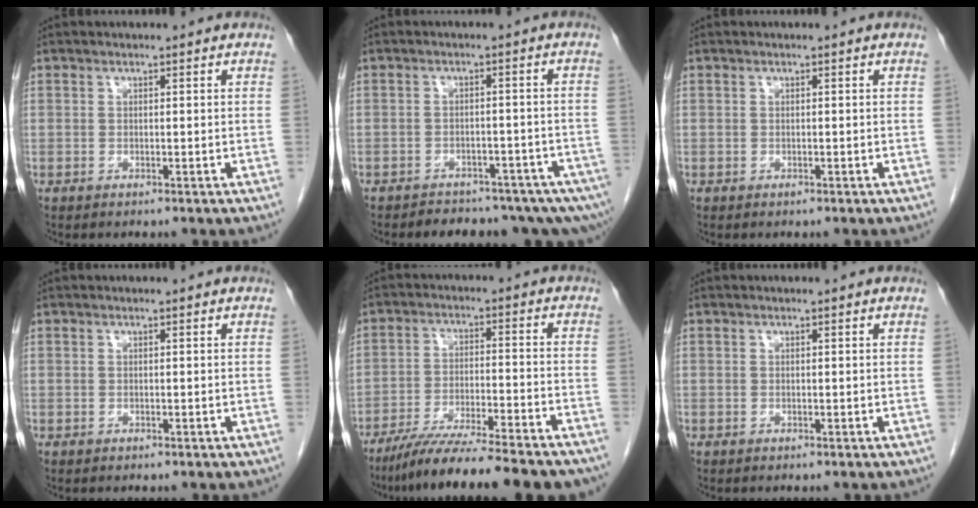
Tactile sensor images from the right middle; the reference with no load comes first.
{"total": 12.5, "force": [-9.9, 4.9, 5.8], "torque": [-0.072, 0.011, -0.114]}
{"total": 0.0}
{"total": 0.0}
{"total": 18.5, "force": [-16.0, 1.0, 9.2], "torque": [-0.129, -0.024, -0.245]}
{"total": 0.0}